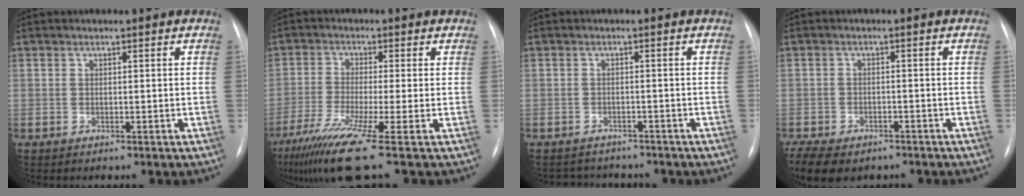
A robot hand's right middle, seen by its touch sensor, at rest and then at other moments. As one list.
[{"total": 10.1, "force": [-6.3, -0.5, 7.9], "torque": [-0.142, -0.035, -0.115]}, {"total": 6.2, "force": [-5.6, 2.4, 1.0], "torque": [-0.015, 0.003, -0.065]}, {"total": 14.3, "force": [-9.8, 8.0, 6.7], "torque": [-0.180, -0.019, -0.132]}]